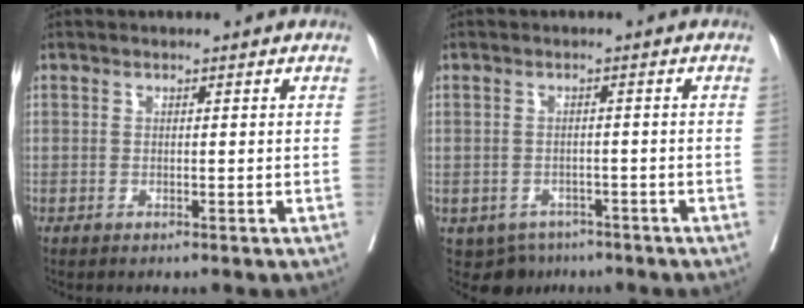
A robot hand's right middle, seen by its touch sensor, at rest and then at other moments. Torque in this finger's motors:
{"motor_torque": [-0.13, -0.04, 0.02, -0.01]}